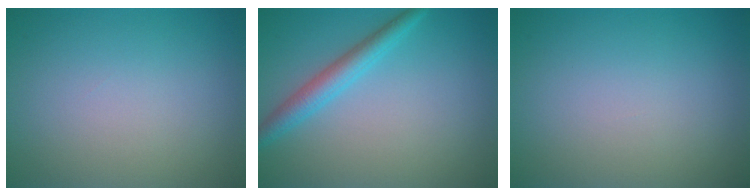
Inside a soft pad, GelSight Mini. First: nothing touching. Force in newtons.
{"total": 2.9, "press": 2.9, "slide": 0.1}
{"total": 0.0}